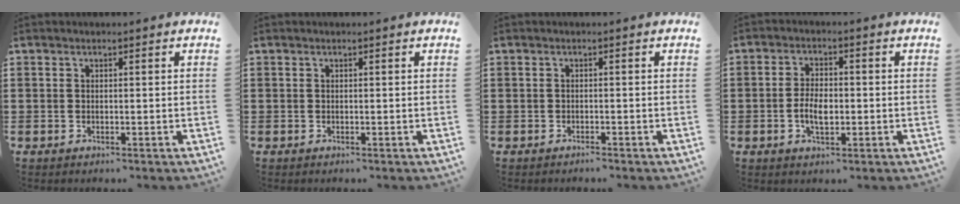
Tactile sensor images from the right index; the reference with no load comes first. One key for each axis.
{"total": 0.0}
{"total": 0.7, "fx": -0.7, "fy": 0.1, "fz": 0.0, "tx": -0.002, "ty": 0.000, "tz": -0.015}
{"total": 4.6, "fx": -0.9, "fy": 2.3, "fz": 3.9, "tx": -0.076, "ty": -0.003, "tz": -0.021}